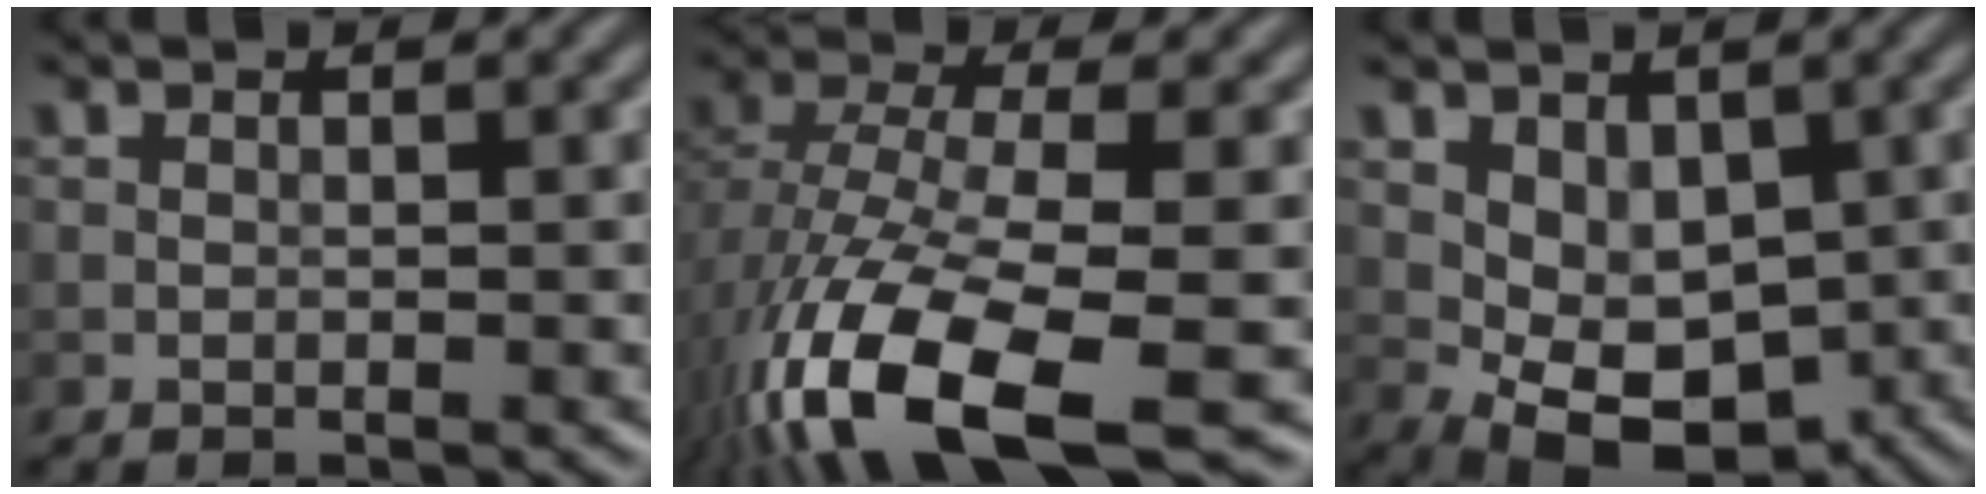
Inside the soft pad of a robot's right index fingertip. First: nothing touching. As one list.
[{"total": 14.0, "force": [-6.7, 5.0, 11.2], "torque": [-0.239, -0.019, -0.116]}, {"total": 6.1, "force": [-0.5, 4.1, 4.5], "torque": [-0.075, -0.011, -0.002]}]